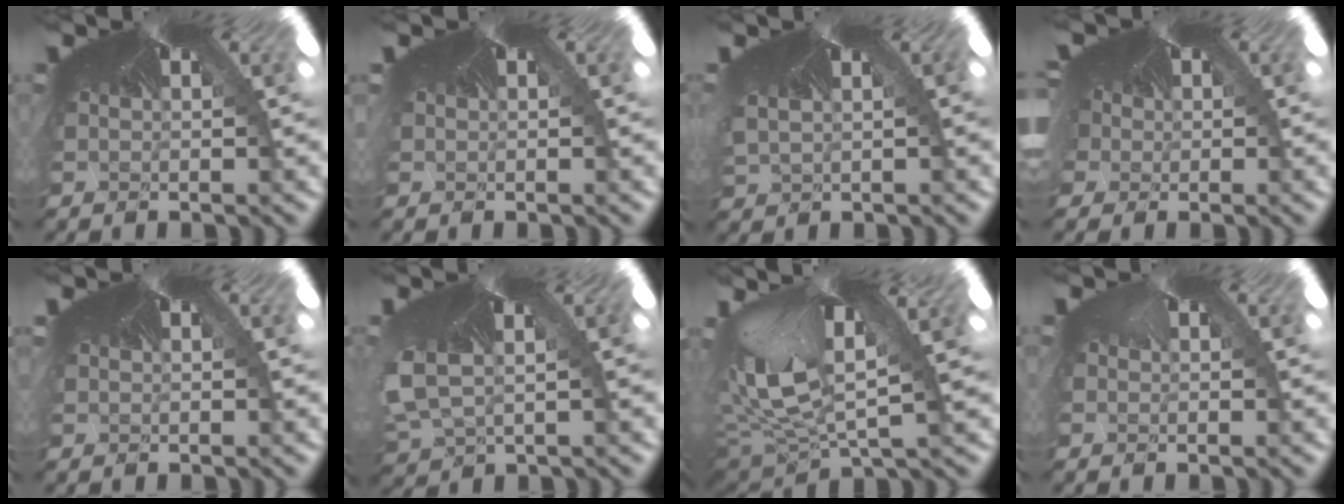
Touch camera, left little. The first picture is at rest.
{"total": 0.9, "force": [0.0, 0.5, 0.8], "torque": [-0.019, -0.001, 0.003]}
{"total": 0.9, "force": [-0.3, 0.7, 0.5], "torque": [-0.031, -0.018, 0.020]}
{"total": 3.9, "force": [0.5, 2.2, 3.2], "torque": [-0.076, 0.001, 0.022]}
{"total": 0.7, "force": [0.0, 0.3, 0.6], "torque": [-0.013, 0.001, 0.001]}
{"total": 3.0, "force": [-2.8, 0.6, -1.1], "torque": [-0.040, -0.047, -0.009]}
{"total": 4.4, "force": [-4.1, 1.7, 0.4], "torque": [-0.075, -0.081, -0.026]}
{"total": 0.8, "force": [-0.2, -0.2, -0.7], "torque": [0.010, -0.007, 0.002]}